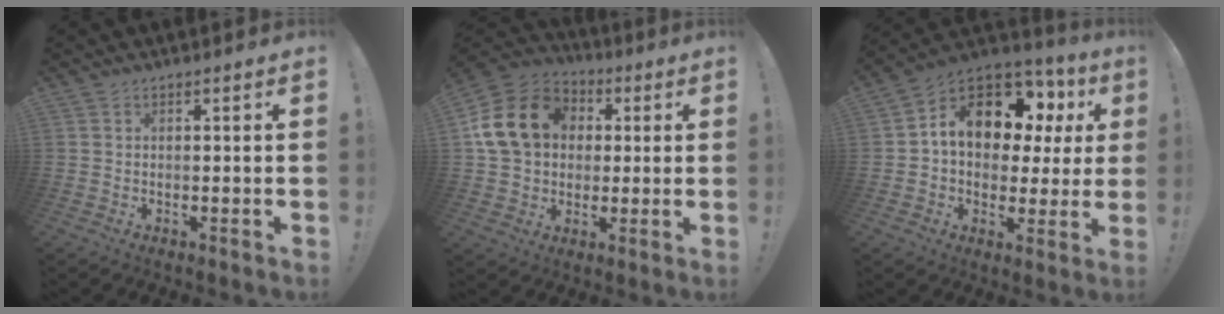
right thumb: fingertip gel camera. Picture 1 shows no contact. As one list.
[{"total": 18.1, "force": [4.1, 14.4, 10.1], "torque": [-0.175, 0.008, 0.084]}, {"total": 14.1, "force": [5.5, 9.3, 9.0], "torque": [-0.139, -0.032, 0.100]}]